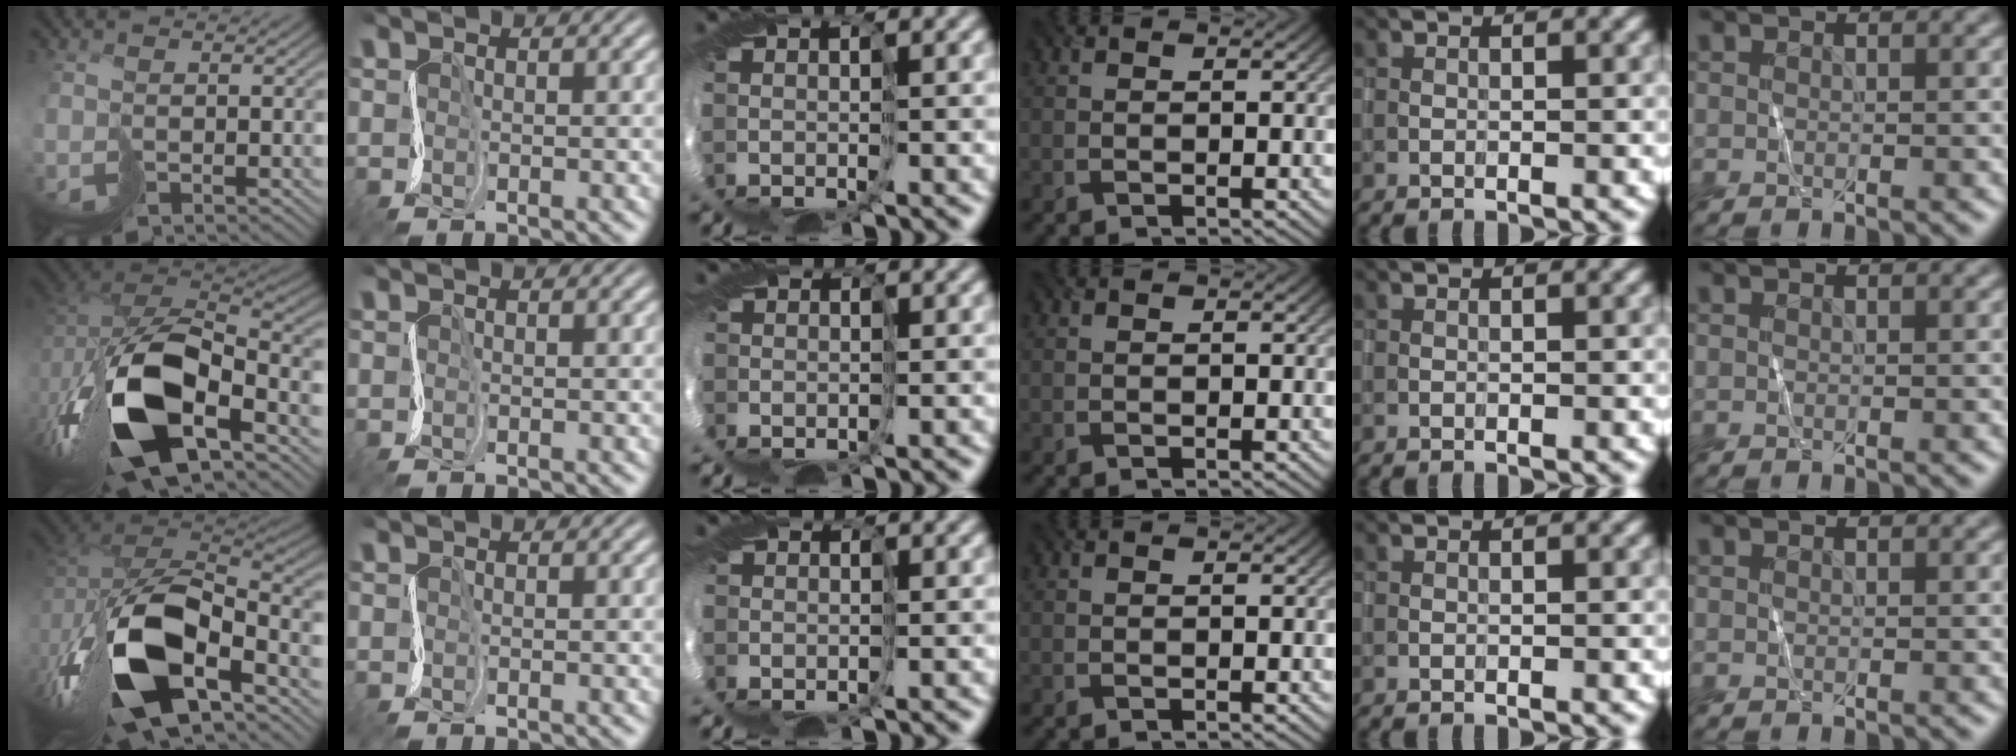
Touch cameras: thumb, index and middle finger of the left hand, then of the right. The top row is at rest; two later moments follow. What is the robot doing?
{"motion": "cut", "object": "tape"}